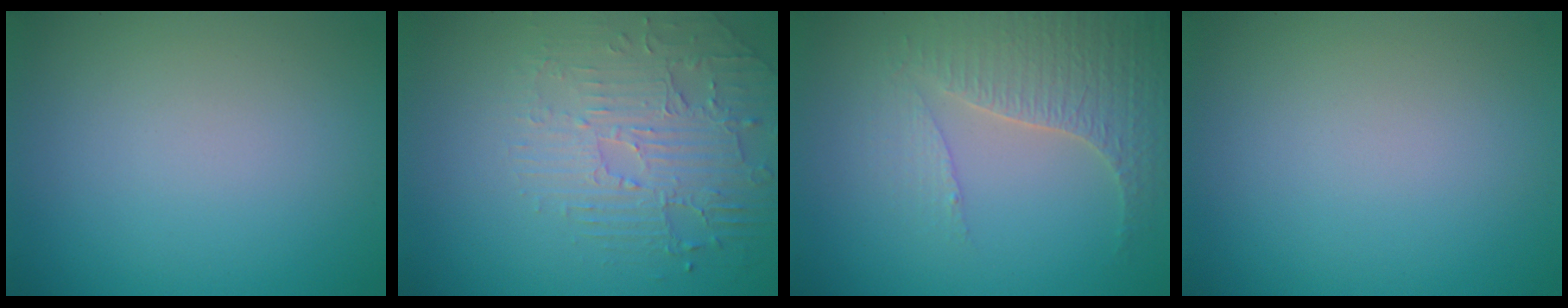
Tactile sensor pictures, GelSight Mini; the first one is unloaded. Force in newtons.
{"total": 2.8, "press": 2.5, "slide": 1.4}
{"total": 3.4, "press": 3.4, "slide": 0.5}
{"total": 0.0}